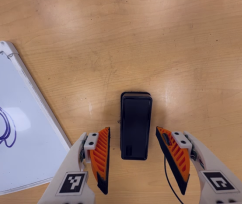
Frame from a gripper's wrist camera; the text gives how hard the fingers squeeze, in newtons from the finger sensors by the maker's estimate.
{"total": 0.0}